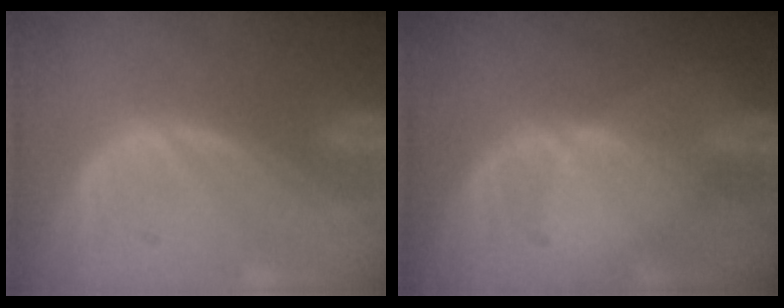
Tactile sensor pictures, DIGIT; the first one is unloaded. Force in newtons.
{"total": 1.4, "press": 0.9, "slide": 1.1}